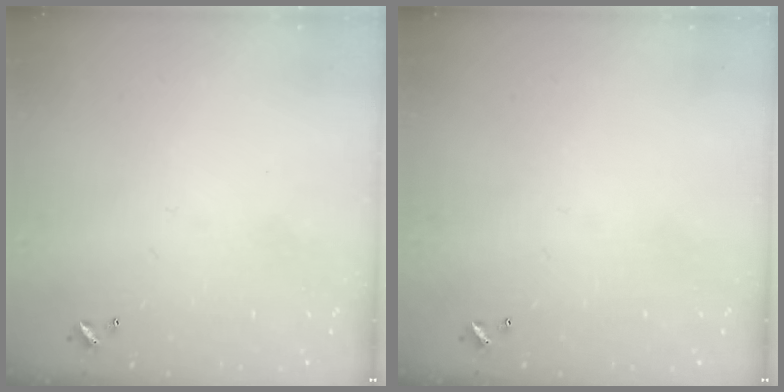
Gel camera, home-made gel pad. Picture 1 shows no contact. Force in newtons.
{"total": 0.0}